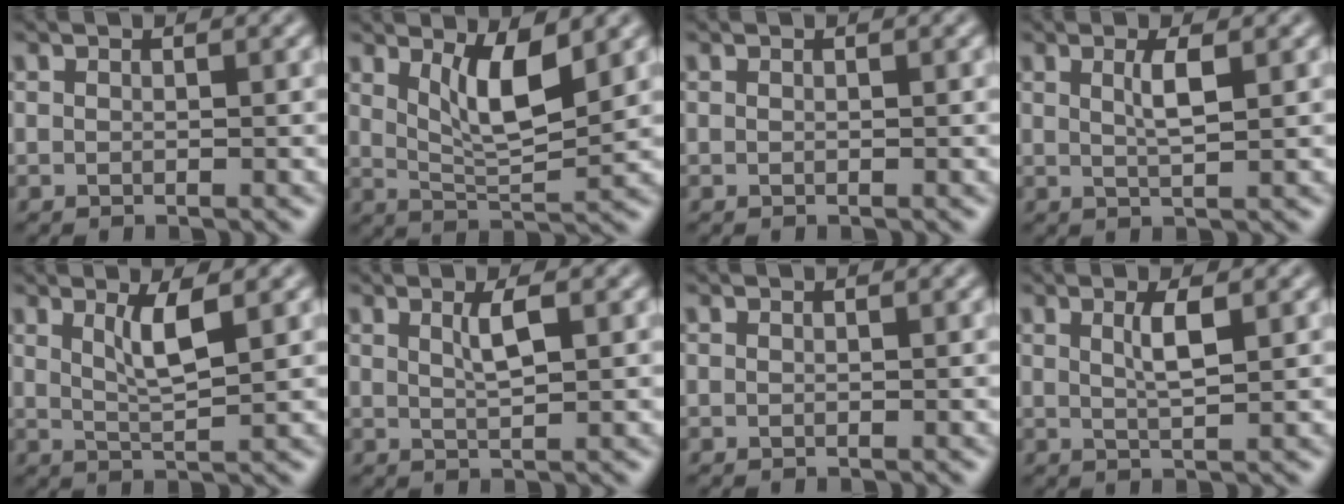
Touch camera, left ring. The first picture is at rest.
{"total": 4.9, "force": [2.1, 1.4, 4.2], "torque": [-0.078, -0.012, 0.044]}
{"total": 0.0}
{"total": 2.2, "force": [0.7, 0.4, 2.0], "torque": [-0.037, -0.001, 0.011]}
{"total": 3.1, "force": [1.3, 0.6, 2.7], "torque": [-0.049, -0.006, 0.027]}
{"total": 2.2, "force": [0.9, 0.5, 2.0], "torque": [-0.034, -0.001, 0.015]}
{"total": 0.0}
{"total": 2.4, "force": [0.8, 0.5, 2.2], "torque": [-0.040, -0.002, 0.014]}